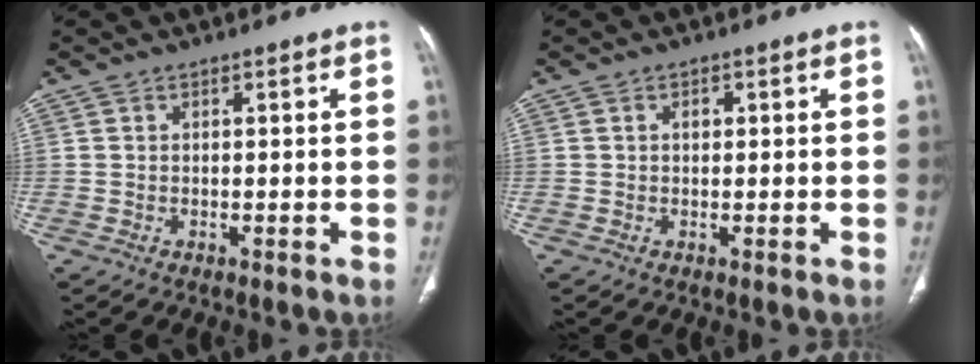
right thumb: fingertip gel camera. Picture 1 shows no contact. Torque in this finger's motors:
{"motor_torque": [-0.01, 0.29, 0.50, 0.34, -0.01]}